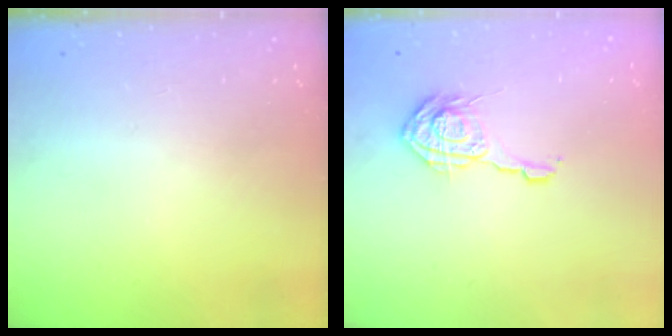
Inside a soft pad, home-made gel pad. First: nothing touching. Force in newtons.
{"total": 9.9, "press": 9.9, "slide": 0.5}